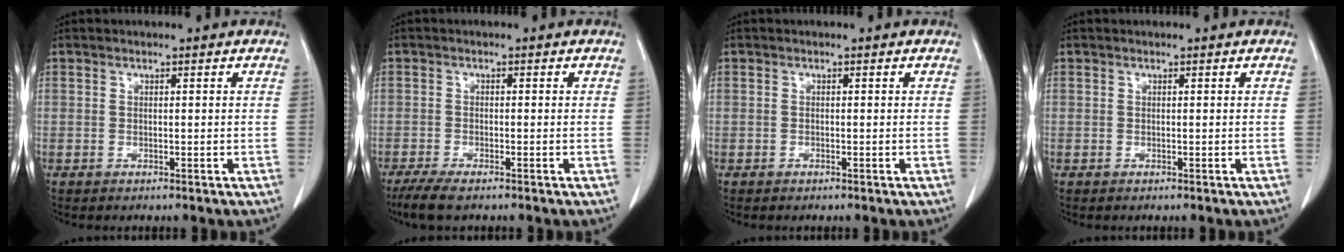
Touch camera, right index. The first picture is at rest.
{"total": 4.5, "force": [-3.4, 0.8, 2.9], "torque": [-0.055, -0.012, -0.055]}
{"total": 0.0}
{"total": 0.0}